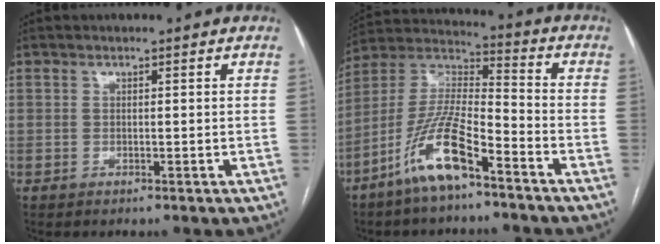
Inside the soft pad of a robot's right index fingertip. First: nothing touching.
{"total": 13.0, "force": [-7.8, 2.5, 10.1], "torque": [-0.214, -0.006, -0.152]}